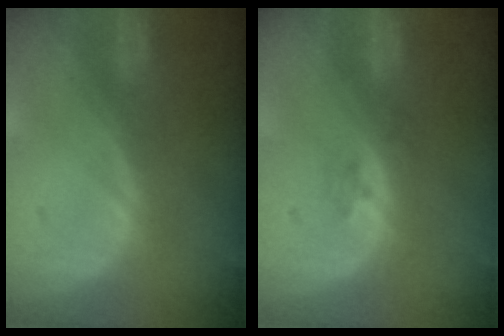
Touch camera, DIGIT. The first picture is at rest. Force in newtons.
{"total": 2.1, "press": 1.8, "slide": 1.2}